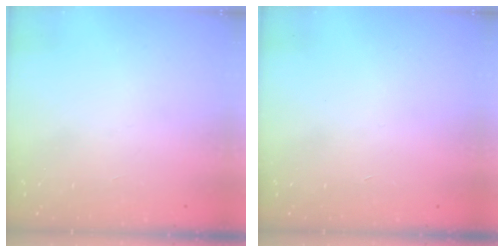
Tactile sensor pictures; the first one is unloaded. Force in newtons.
{"total": 0.0}